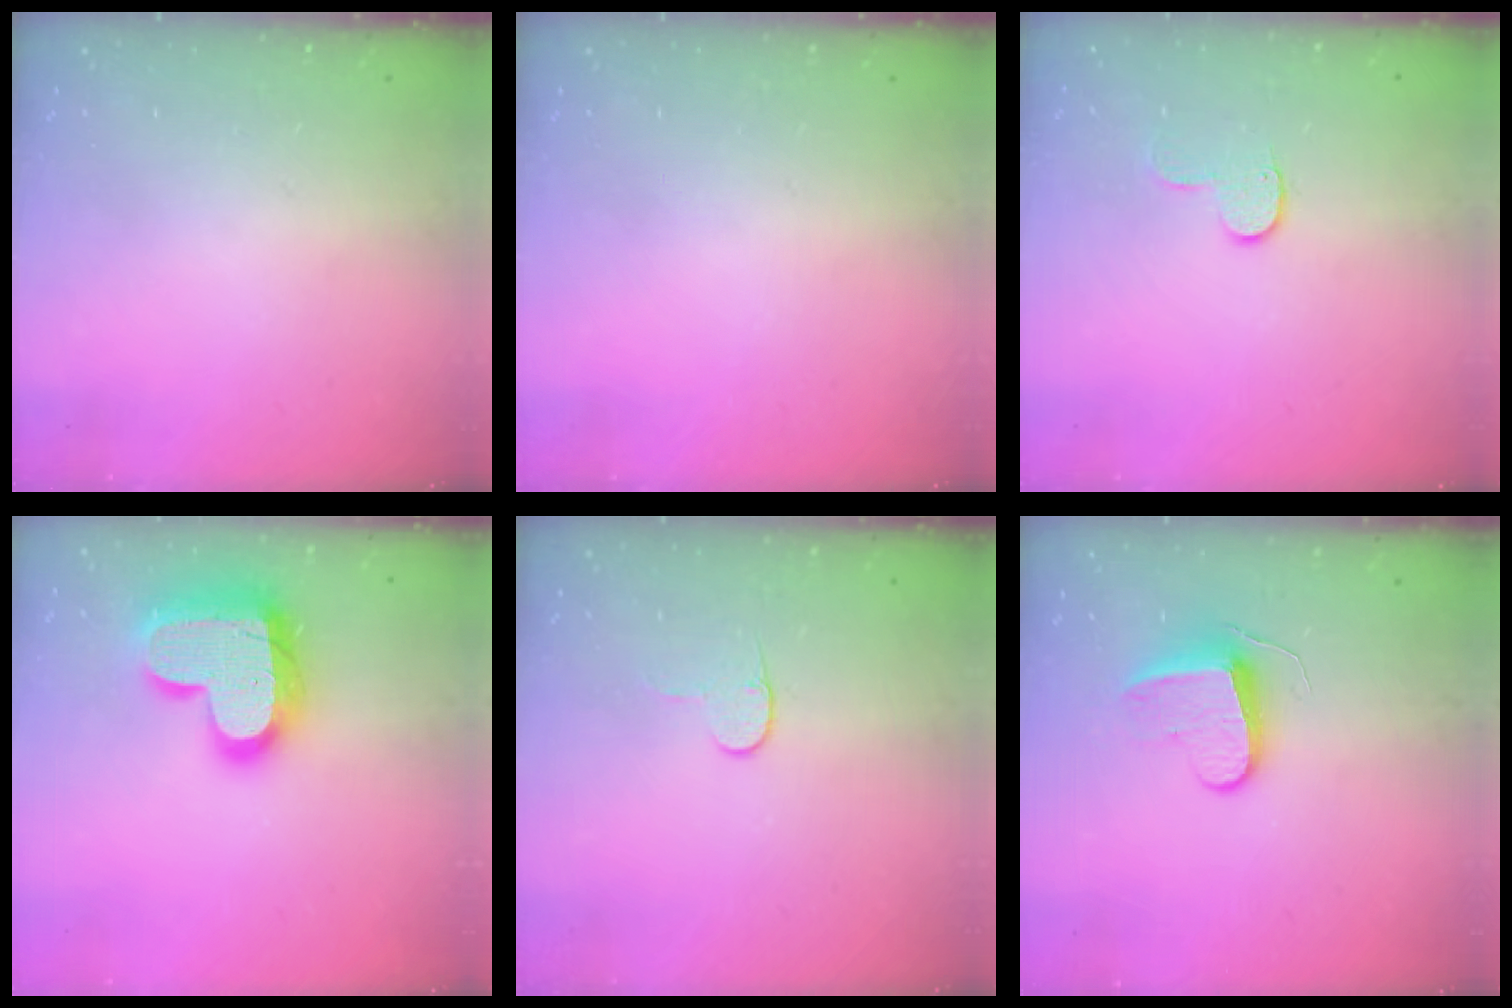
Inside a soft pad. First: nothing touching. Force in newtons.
{"total": 0.0}
{"total": 5.5, "press": 5.5, "slide": 0.6}
{"total": 22.1, "press": 22.0, "slide": 1.5}
{"total": 4.3, "press": 4.3, "slide": 0.4}
{"total": 8.8, "press": 8.8, "slide": 0.2}